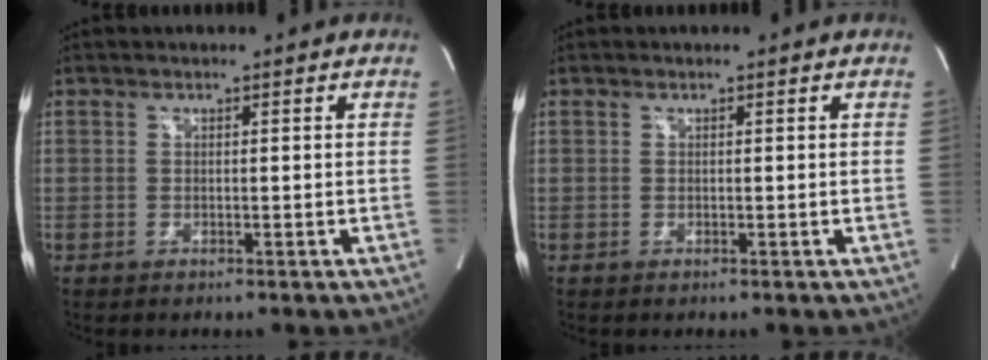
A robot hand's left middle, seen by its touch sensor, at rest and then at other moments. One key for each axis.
{"total": 0.0}